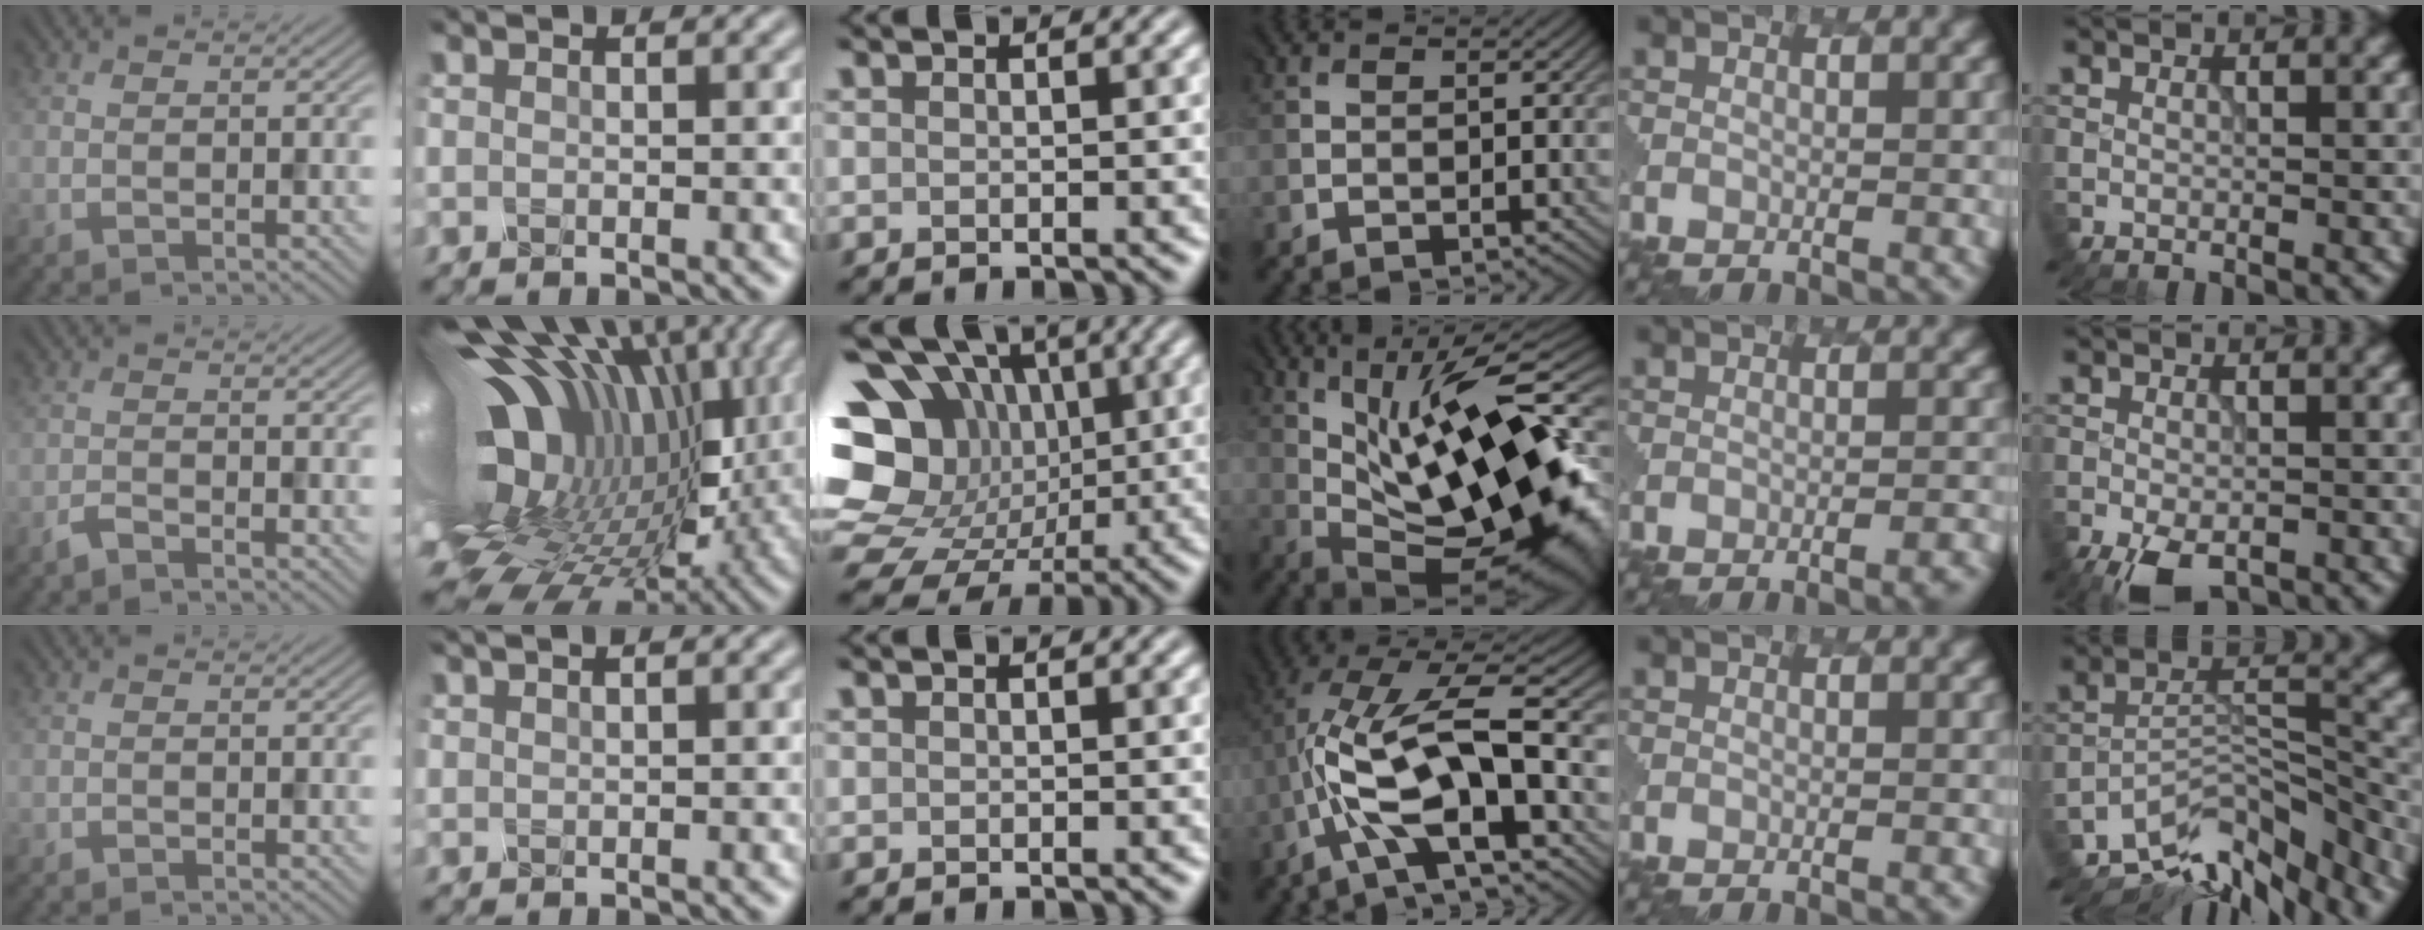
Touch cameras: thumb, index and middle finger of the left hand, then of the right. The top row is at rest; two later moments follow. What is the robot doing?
{"motion": "dispense", "object": "toothpaste"}